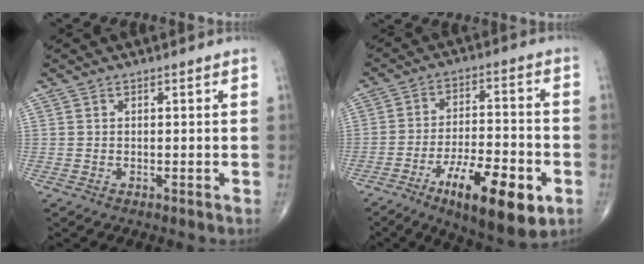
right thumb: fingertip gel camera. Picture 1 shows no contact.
{"total": 17.3, "force": [-7.8, 5.7, 14.4], "torque": [-0.219, 0.024, -0.118]}